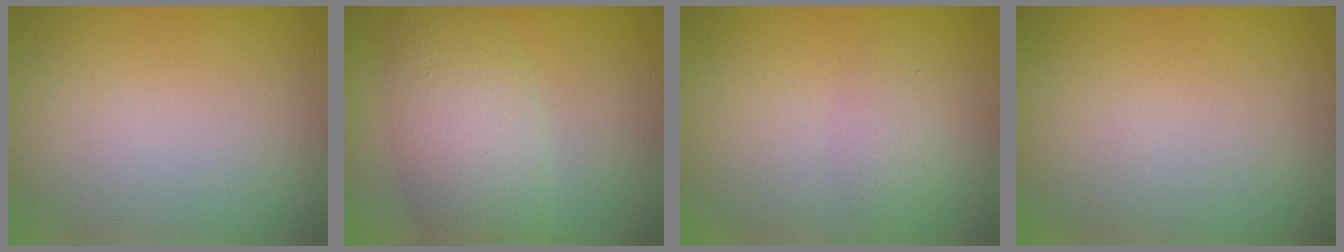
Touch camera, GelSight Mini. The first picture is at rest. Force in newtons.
{"total": 6.6, "press": 6.6, "slide": 0.5}
{"total": 1.6, "press": 1.6, "slide": 0.0}
{"total": 0.0}